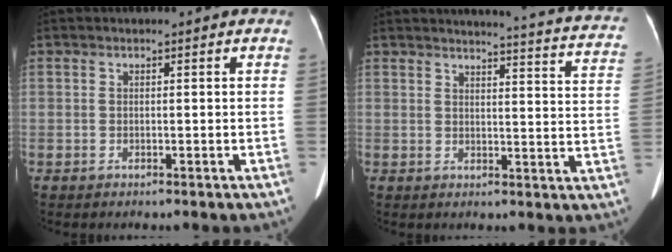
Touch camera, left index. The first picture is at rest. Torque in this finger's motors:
{"motor_torque": [-0.13, -1.23, 0.00, 0.05]}